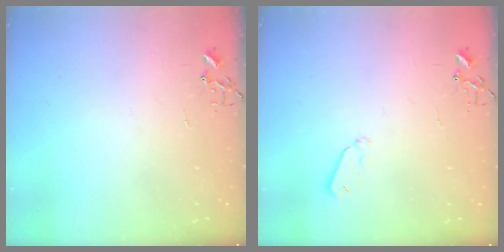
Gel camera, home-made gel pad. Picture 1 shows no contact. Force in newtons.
{"total": 4.2, "press": 4.2, "slide": 0.7}